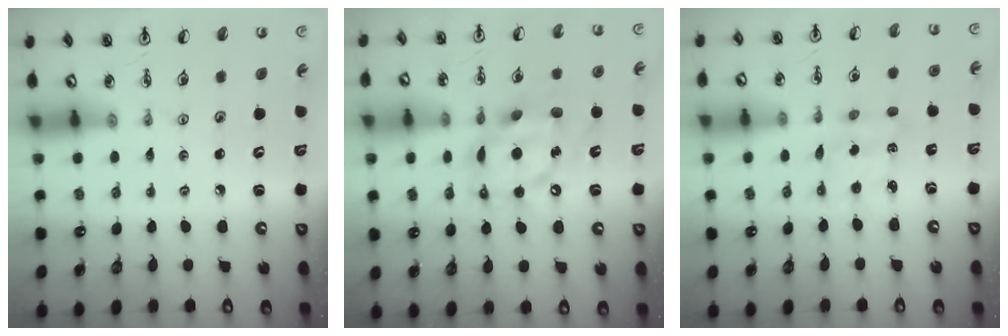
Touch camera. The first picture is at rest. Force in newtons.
{"total": 14.4, "press": 14.3, "slide": 1.1}
{"total": 2.2, "press": 2.0, "slide": 0.8}